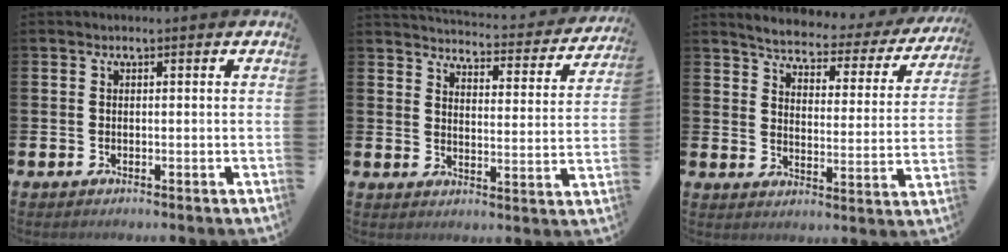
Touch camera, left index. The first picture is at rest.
{"total": 4.0, "force": [4.0, 0.5, 0.7], "torque": [-0.024, -0.038, 0.061]}
{"total": 3.9, "force": [3.6, 0.9, 1.1], "torque": [-0.044, -0.031, 0.052]}